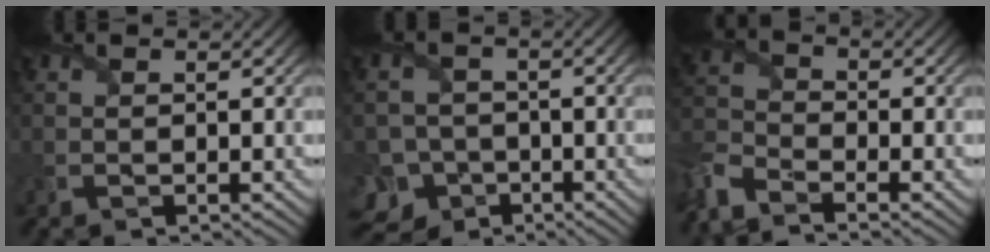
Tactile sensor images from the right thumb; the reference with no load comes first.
{"total": 9.0, "force": [-5.0, 7.1, 2.3], "torque": [-0.055, -0.032, -0.094]}
{"total": 6.0, "force": [-4.8, 2.4, 2.6], "torque": [-0.072, -0.015, -0.116]}